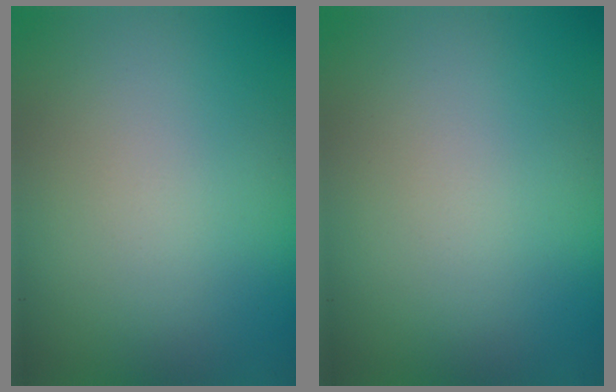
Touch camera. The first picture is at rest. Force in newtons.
{"total": 0.0}